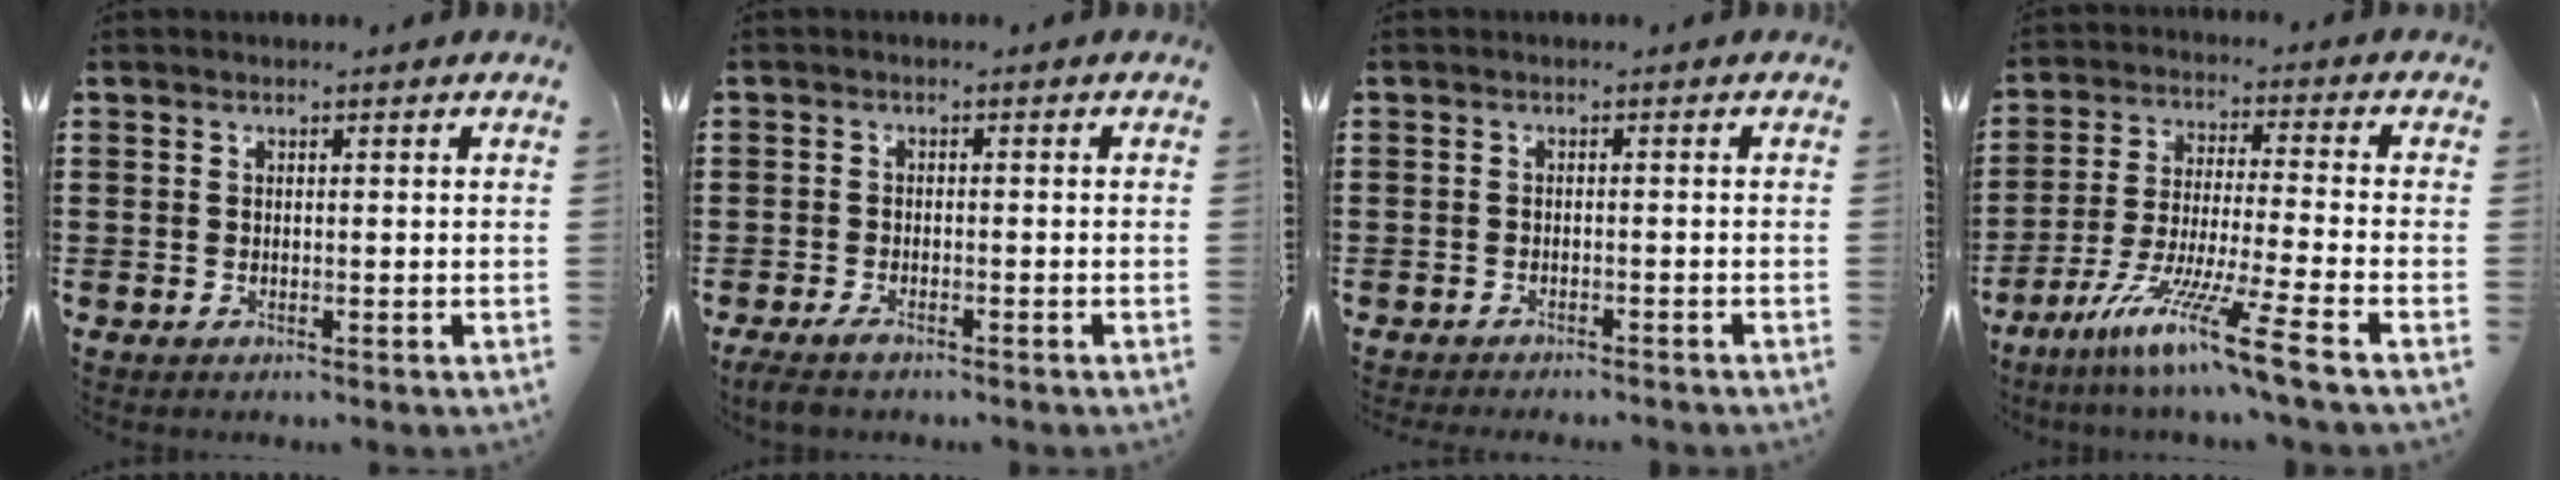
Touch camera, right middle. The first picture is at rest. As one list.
[{"total": 1.7, "force": [-1.3, 0.4, 1.0], "torque": [-0.029, -0.005, -0.027]}, {"total": 1.1, "force": [-1.1, -0.1, 0.0], "torque": [-0.003, 0.000, -0.021]}, {"total": 11.0, "force": [-7.7, -0.6, 7.9], "torque": [-0.158, -0.009, -0.155]}]